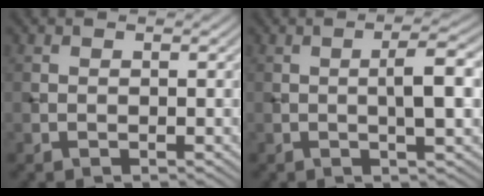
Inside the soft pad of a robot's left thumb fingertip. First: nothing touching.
{"total": 4.4, "force": [-0.2, 0.7, 4.3], "torque": [-0.071, 0.008, -0.008]}